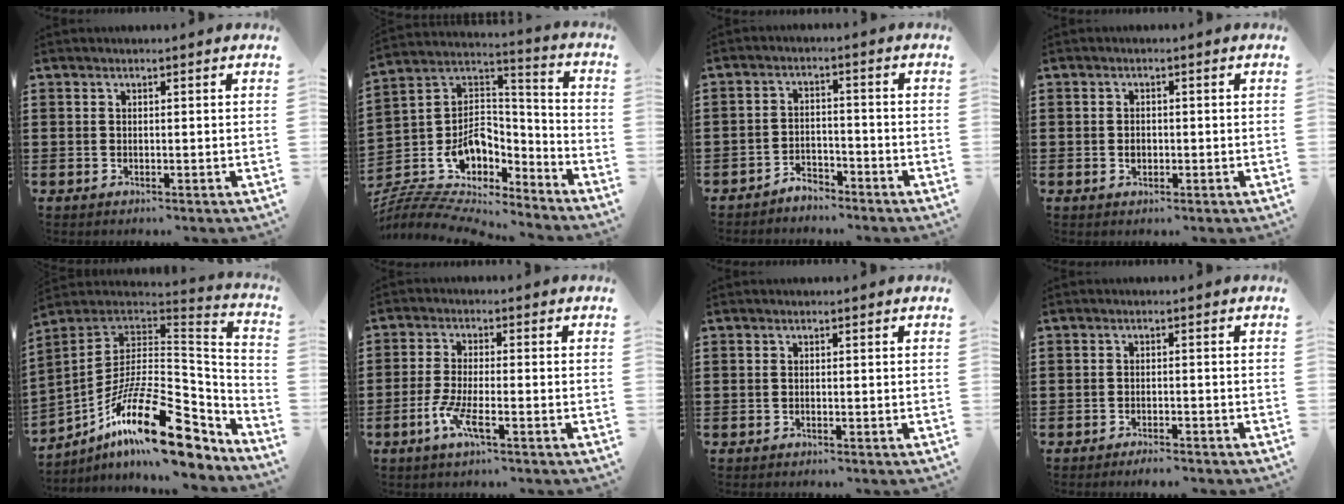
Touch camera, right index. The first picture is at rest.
{"total": 8.3, "force": [-4.7, 6.2, 2.9], "torque": [-0.073, -0.019, -0.084]}
{"total": 3.2, "force": [-3.1, 0.8, 0.1], "torque": [-0.009, 0.003, -0.065]}
{"total": 1.3, "force": [-0.3, 0.9, 0.8], "torque": [-0.017, 0.003, -0.007]}
{"total": 22.9, "force": [-12.1, 7.6, 17.9], "torque": [-0.320, 0.031, -0.209]}
{"total": 5.1, "force": [-2.6, 1.0, 4.2], "torque": [-0.096, -0.010, -0.051]}
{"total": 0.0}
{"total": 1.4, "force": [-1.4, 0.0, 0.2], "torque": [-0.009, 0.001, -0.026]}